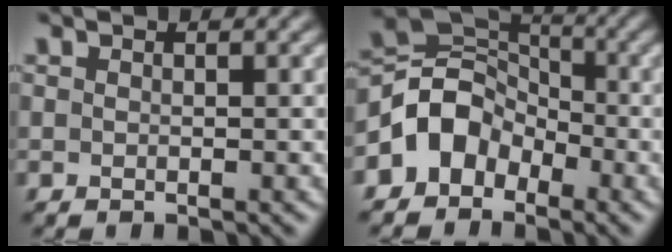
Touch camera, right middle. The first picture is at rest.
{"total": 5.3, "force": [-2.5, 4.1, 2.1], "torque": [-0.027, 0.009, -0.060]}